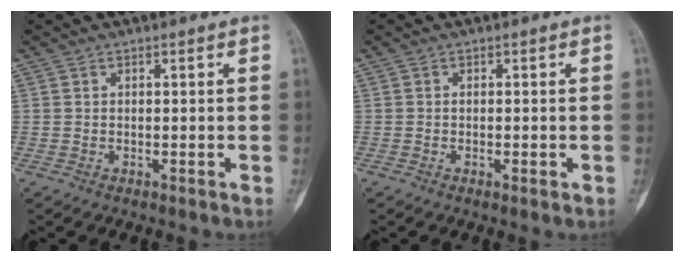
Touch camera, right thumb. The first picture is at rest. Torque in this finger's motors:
{"motor_torque": [-0.36, 0.10, -0.40, 0.03, -0.05]}